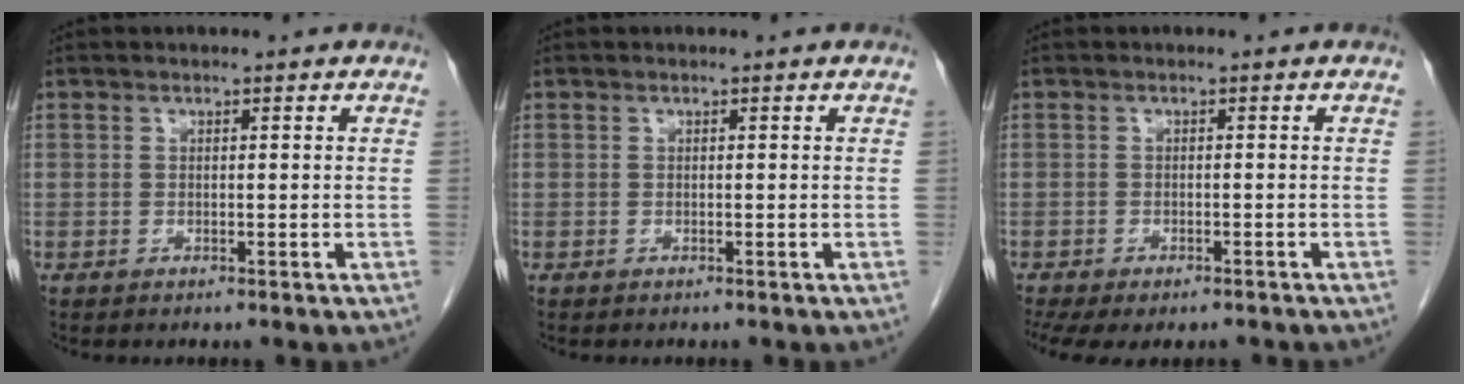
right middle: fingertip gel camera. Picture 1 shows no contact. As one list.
[{"total": 0.0}, {"total": 9.4, "force": [-6.9, 4.5, 4.5], "torque": [-0.098, -0.008, -0.086]}]